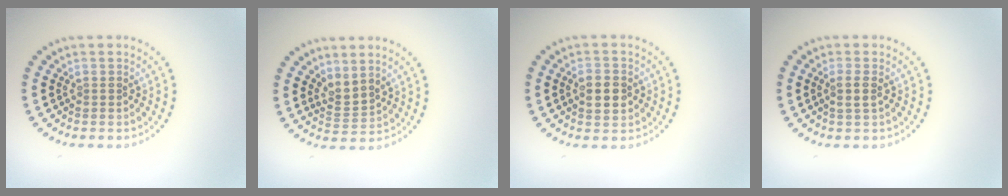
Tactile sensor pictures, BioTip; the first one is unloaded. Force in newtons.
{"total": 2.1, "press": 1.4, "slide": 1.6}
{"total": 2.9, "press": 2.9, "slide": 0.1}
{"total": 1.3, "press": 1.2, "slide": 0.6}